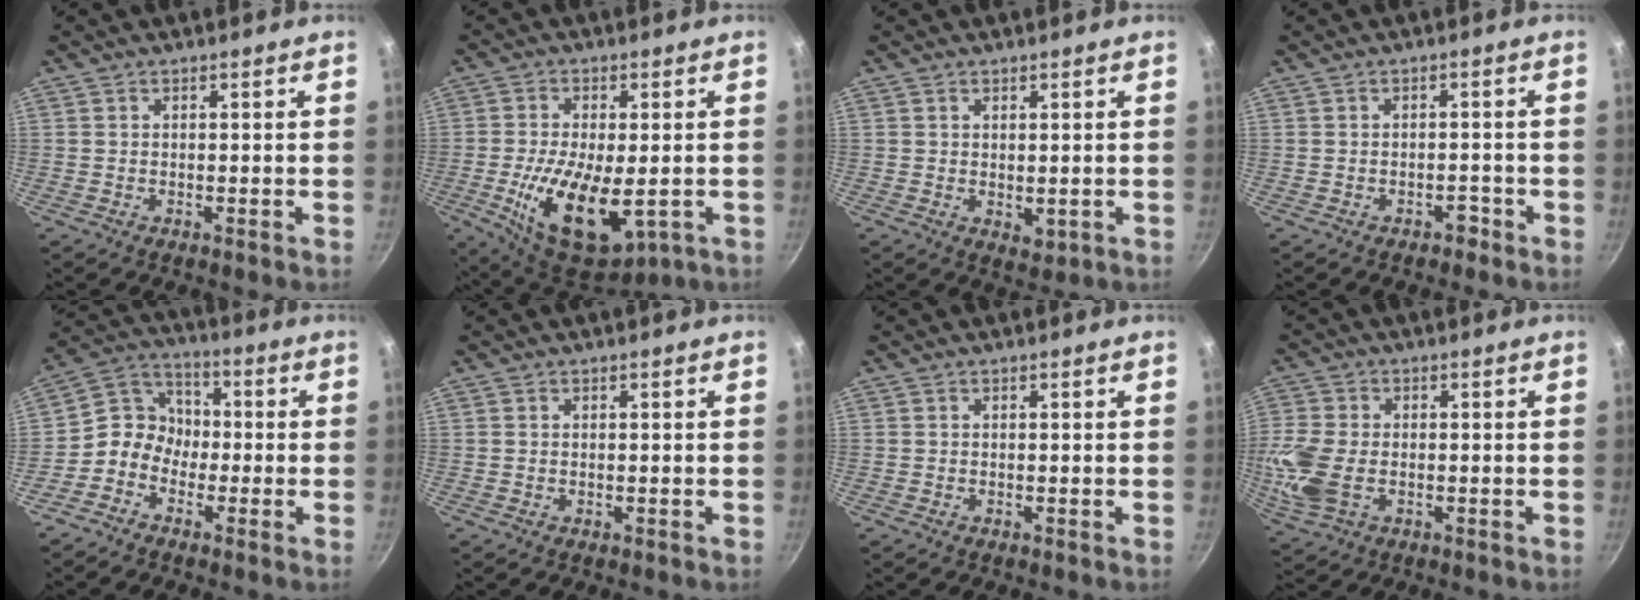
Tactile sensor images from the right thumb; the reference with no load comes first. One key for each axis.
{"total": 16.8, "fx": -3.3, "fy": 8.3, "fz": 14.2, "tx": -0.238, "ty": -0.006, "tz": -0.042}
{"total": 2.5, "fx": 0.8, "fy": 1.6, "fz": 1.8, "tx": -0.022, "ty": -0.009, "tz": 0.014}
{"total": 1.8, "fx": -1.3, "fy": 1.0, "fz": 0.7, "tx": 0.006, "ty": 0.021, "tz": -0.009}
{"total": 7.7, "fx": -2.5, "fy": 6.6, "fz": 3.1, "tx": -0.026, "ty": 0.037, "tz": -0.075}
{"total": 0.0}
{"total": 0.0}
{"total": 9.6, "fx": -1.8, "fy": 6.2, "fz": 7.1, "tx": -0.161, "ty": -0.001, "tz": -0.038}